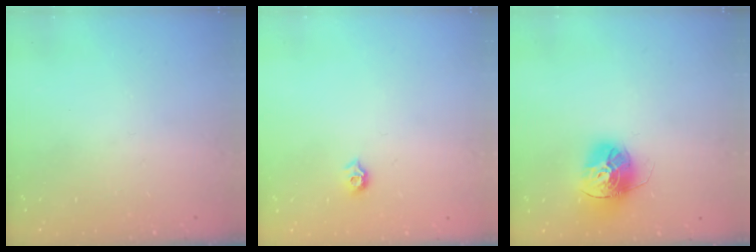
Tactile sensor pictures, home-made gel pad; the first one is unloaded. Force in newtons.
{"total": 5.8, "press": 5.8, "slide": 0.8}
{"total": 14.8, "press": 14.7, "slide": 1.4}